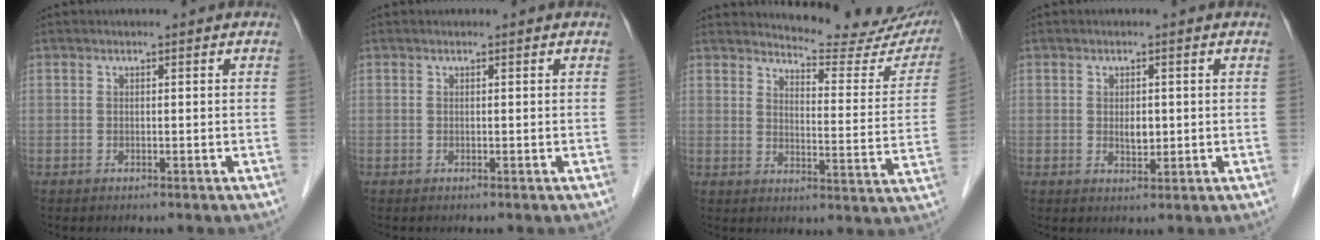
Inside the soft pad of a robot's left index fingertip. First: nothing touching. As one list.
[{"total": 0.0}, {"total": 16.9, "force": [16.2, 2.6, 4.3], "torque": [-0.042, -0.077, 0.176]}, {"total": 2.3, "force": [0.1, 1.2, 1.9], "torque": [-0.034, -0.002, 0.004]}]